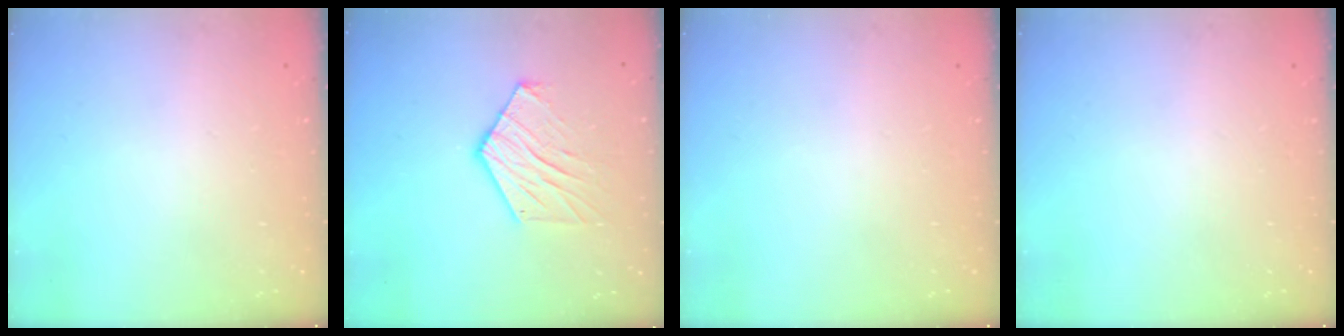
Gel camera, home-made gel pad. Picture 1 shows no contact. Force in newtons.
{"total": 11.4, "press": 11.4, "slide": 1.0}
{"total": 0.0}
{"total": 0.0}